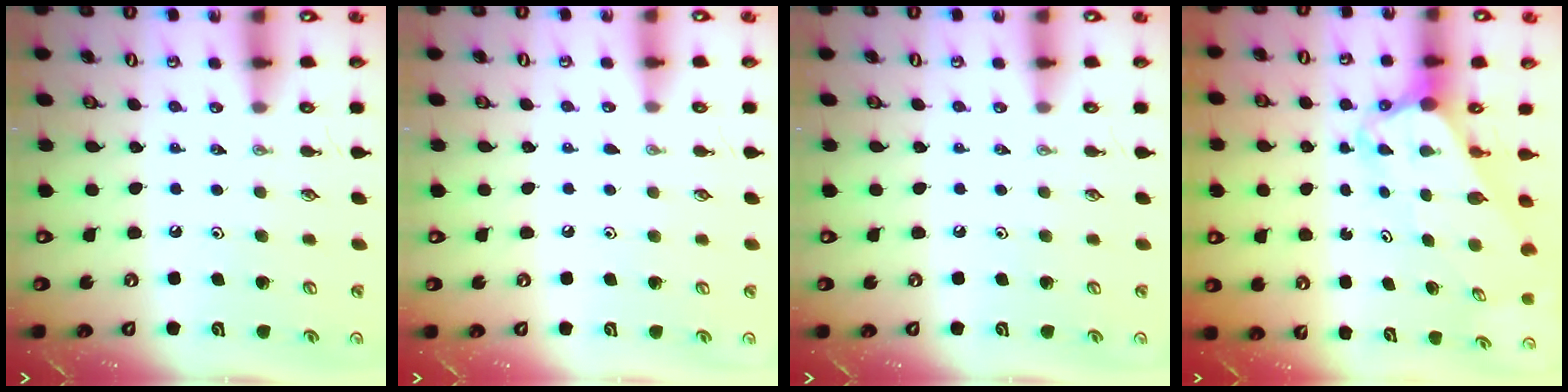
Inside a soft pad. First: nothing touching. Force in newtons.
{"total": 2.8, "press": 2.8, "slide": 0.3}
{"total": 0.0}
{"total": 4.0, "press": 4.0, "slide": 0.3}